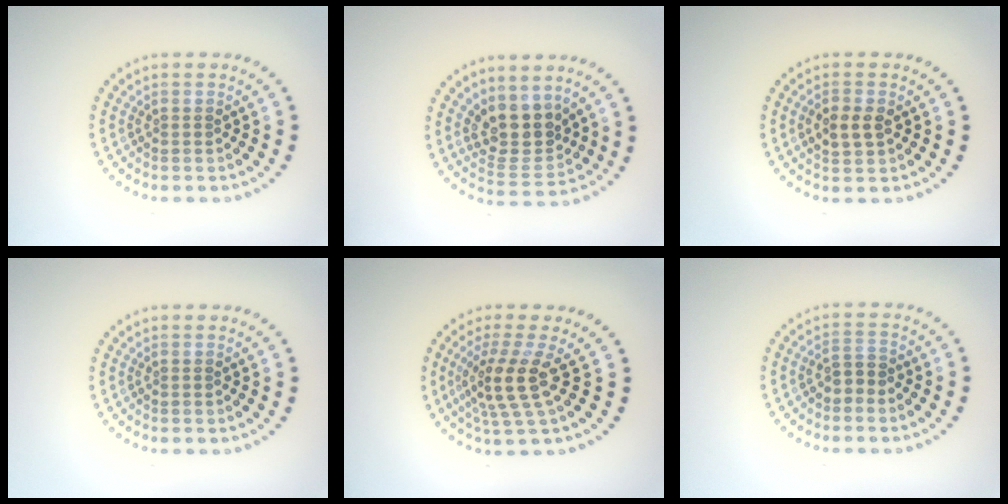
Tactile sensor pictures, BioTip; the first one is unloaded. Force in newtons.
{"total": 4.0, "press": 3.5, "slide": 1.9}
{"total": 2.4, "press": 2.4, "slide": 0.0}
{"total": 0.0}
{"total": 4.0, "press": 3.0, "slide": 2.7}
{"total": 1.9, "press": 1.8, "slide": 0.8}